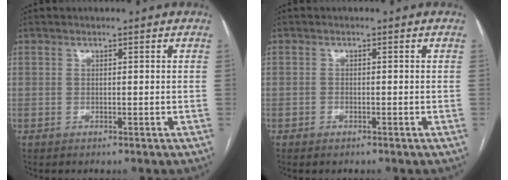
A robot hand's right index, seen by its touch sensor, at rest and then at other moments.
{"total": 0.8, "force": [-0.6, 0.4, 0.3], "torque": [-0.008, 0.000, -0.007]}